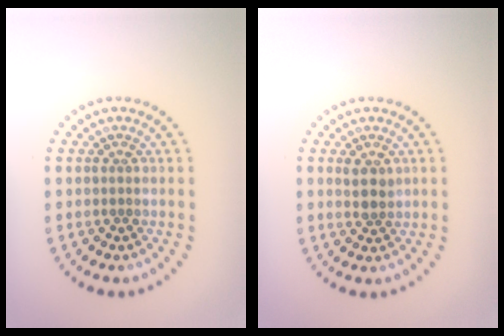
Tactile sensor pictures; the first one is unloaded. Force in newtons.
{"total": 1.8, "press": 1.7, "slide": 0.8}